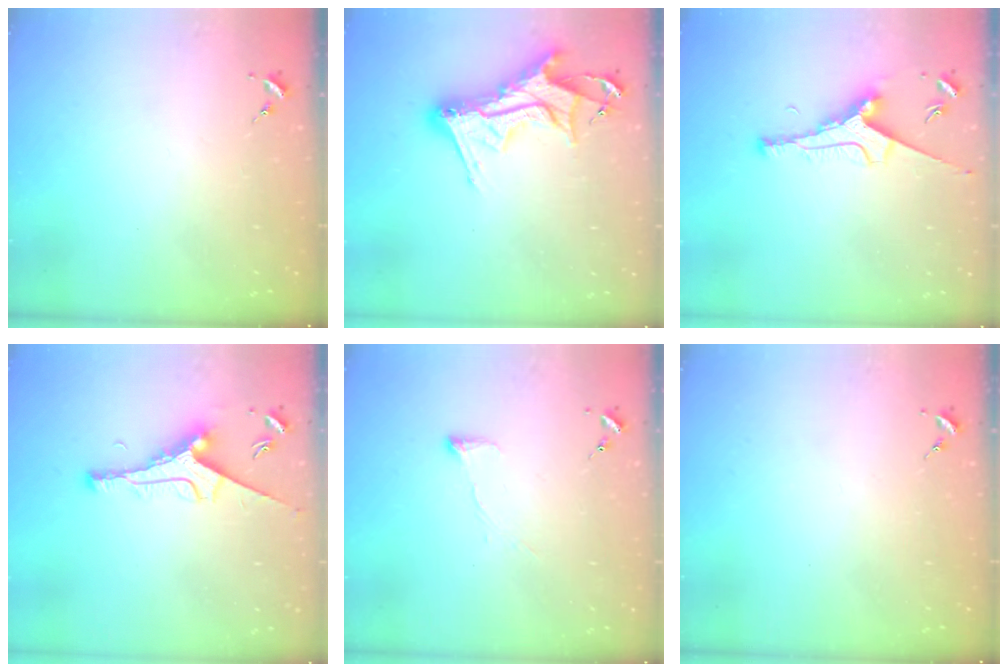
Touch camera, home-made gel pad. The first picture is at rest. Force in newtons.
{"total": 15.9, "press": 15.9, "slide": 1.3}
{"total": 8.4, "press": 8.4, "slide": 0.9}
{"total": 9.6, "press": 9.6, "slide": 0.7}
{"total": 5.8, "press": 5.7, "slide": 1.0}
{"total": 0.0}